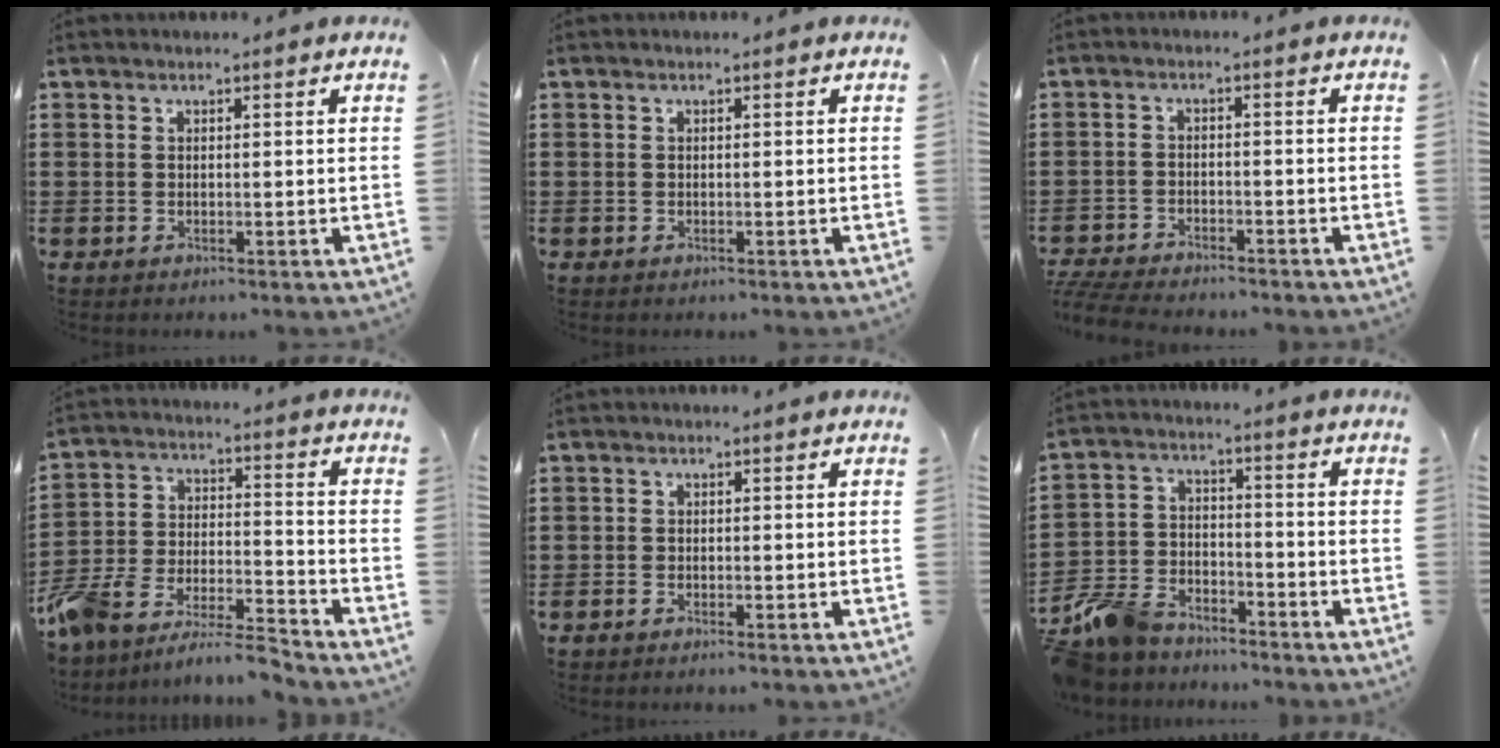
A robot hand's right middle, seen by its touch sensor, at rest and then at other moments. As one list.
[{"total": 0.0}, {"total": 4.3, "force": [-4.2, 0.3, 0.7], "torque": [-0.033, -0.008, -0.091]}, {"total": 8.9, "force": [-8.6, 1.3, 1.9], "torque": [-0.036, 0.017, -0.171]}, {"total": 0.9, "force": [-0.9, 0.1, 0.2], "torque": [-0.006, -0.003, -0.017]}, {"total": 8.4, "force": [-7.8, 2.7, 1.6], "torque": [-0.055, 0.019, -0.159]}]